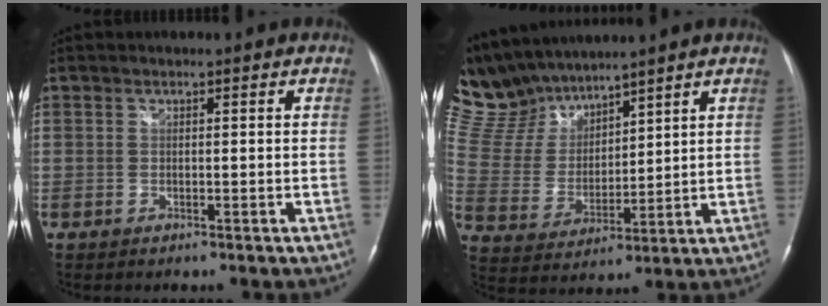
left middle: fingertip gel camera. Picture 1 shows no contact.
{"total": 12.2, "force": [11.4, 3.2, 2.9], "torque": [-0.081, 0.017, 0.242]}